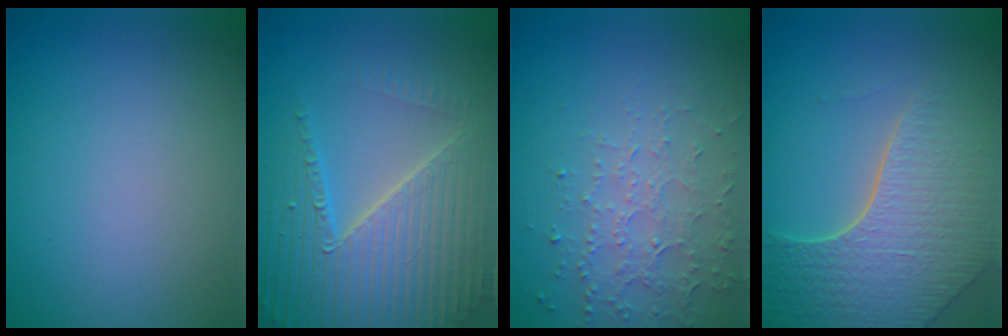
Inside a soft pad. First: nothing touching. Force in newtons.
{"total": 7.0, "press": 6.8, "slide": 1.5}
{"total": 3.5, "press": 3.0, "slide": 1.7}
{"total": 7.7, "press": 5.6, "slide": 5.3}